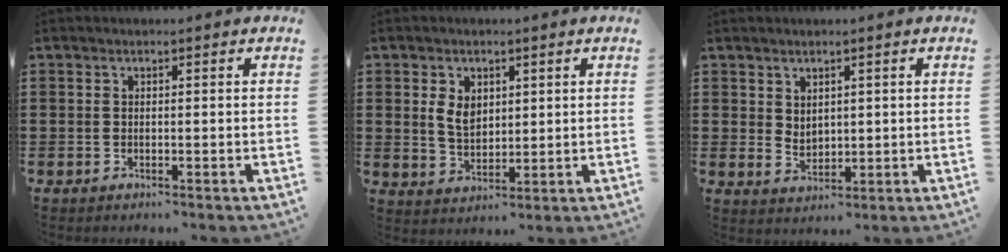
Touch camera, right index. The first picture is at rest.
{"total": 4.5, "force": [1.3, 3.1, 3.0], "torque": [-0.067, 0.011, 0.024]}
{"total": 2.5, "force": [1.6, 1.7, 0.9], "torque": [-0.023, 0.006, 0.030]}